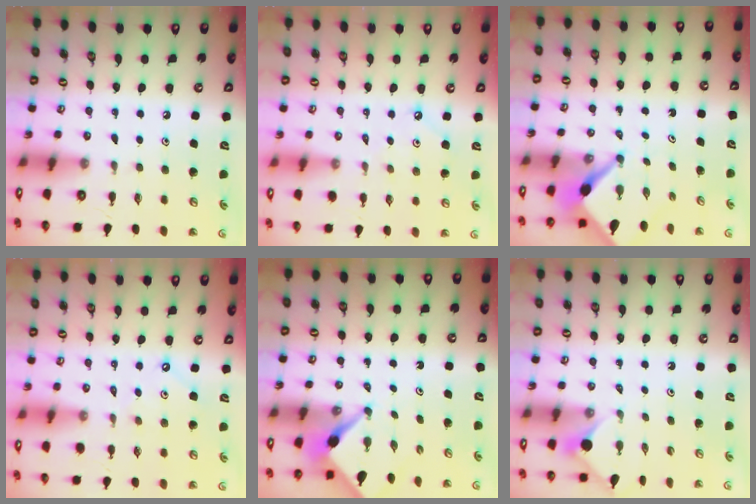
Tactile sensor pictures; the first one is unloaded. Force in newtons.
{"total": 3.1, "press": 3.1, "slide": 0.1}
{"total": 3.3, "press": 3.3, "slide": 0.3}
{"total": 2.6, "press": 2.6, "slide": 0.4}
{"total": 3.0, "press": 3.0, "slide": 0.3}
{"total": 1.8, "press": 1.8, "slide": 0.4}